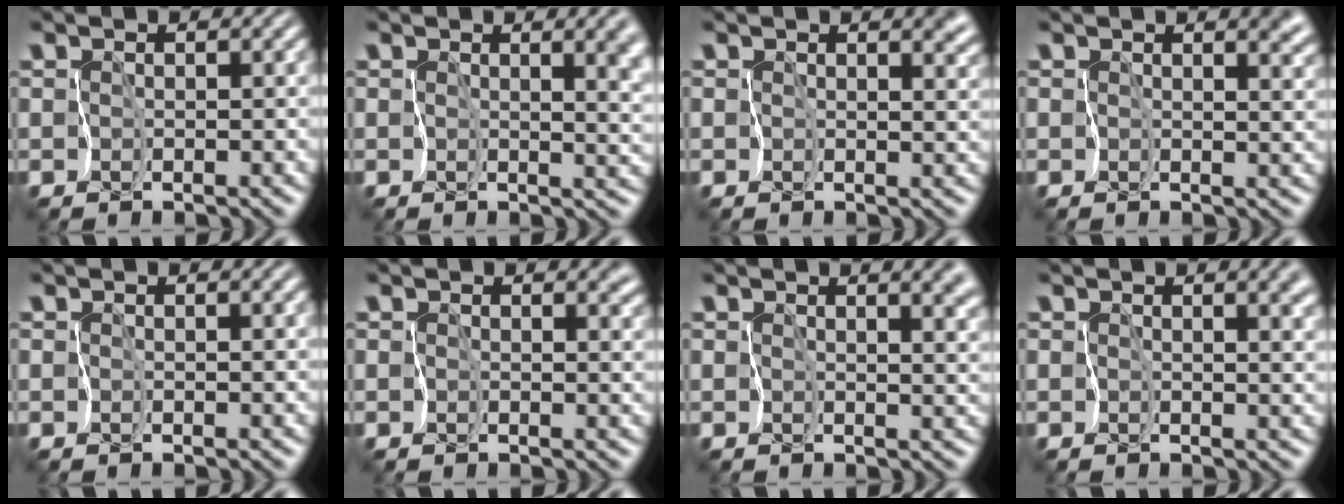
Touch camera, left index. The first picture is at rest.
{"total": 5.2, "force": [1.1, 2.7, 4.3], "torque": [-0.042, -0.014, 0.028]}
{"total": 2.6, "force": [1.1, 1.5, 1.9], "torque": [-0.019, -0.003, 0.020]}
{"total": 3.1, "force": [1.3, 1.7, 2.2], "torque": [-0.021, -0.002, 0.022]}
{"total": 0.7, "force": [0.0, 0.2, 0.6], "torque": [-0.012, -0.001, 0.000]}
{"total": 1.5, "force": [0.6, 1.0, 1.0], "torque": [-0.007, 0.000, 0.010]}
{"total": 4.2, "force": [1.7, 2.2, 3.2], "torque": [-0.028, -0.003, 0.025]}
{"total": 3.1, "force": [0.9, 1.7, 2.5], "torque": [-0.020, -0.004, 0.017]}